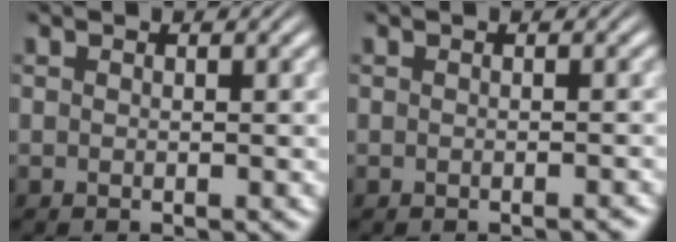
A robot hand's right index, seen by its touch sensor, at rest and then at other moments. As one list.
[{"total": 0.6, "force": [-0.6, -0.1, 0.1], "torque": [-0.002, 0.003, -0.010]}]